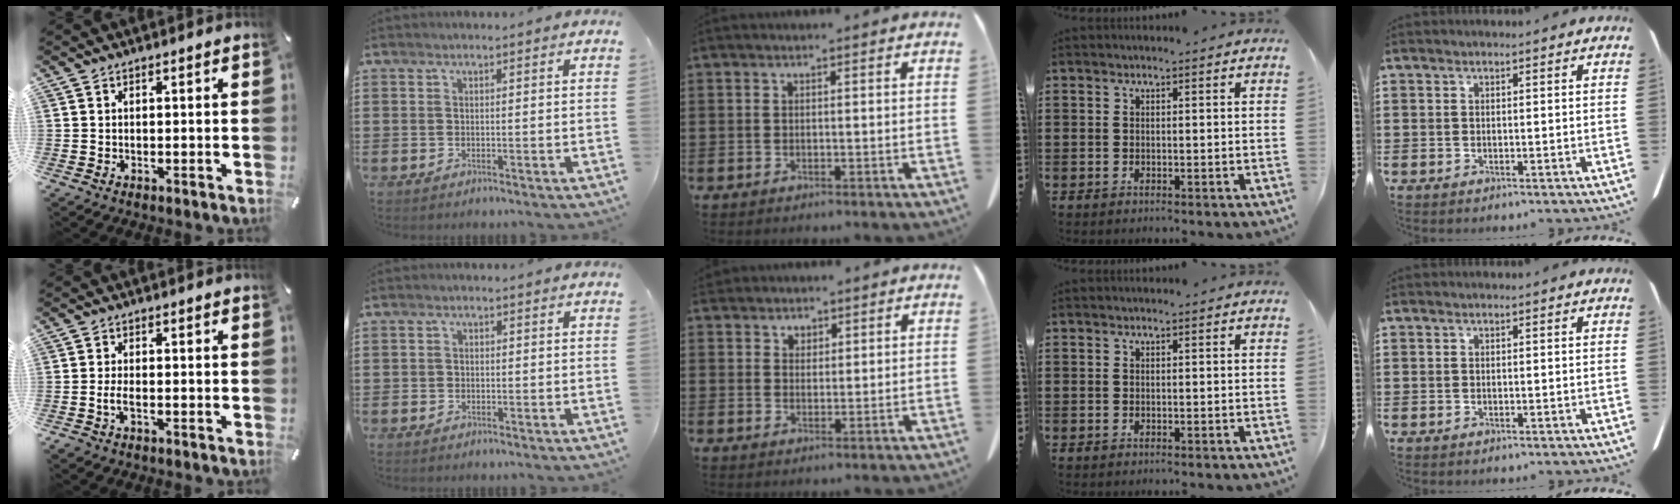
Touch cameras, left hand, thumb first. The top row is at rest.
{"thumb": {"total": 2.9, "force": [-1.2, 1.2, 2.3], "torque": [-0.053, 0.001, -0.025]}, "index": {"total": 0.7, "force": [-0.2, 0.6, 0.3], "torque": [-0.007, 0.001, -0.005]}, "middle": {"total": 2.3, "force": [2.0, 1.2, 0.0], "torque": [0.002, 0.001, 0.036]}}